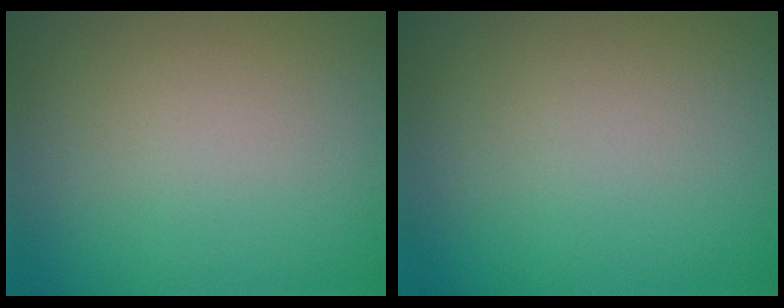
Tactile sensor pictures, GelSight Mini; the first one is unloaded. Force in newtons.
{"total": 0.0}